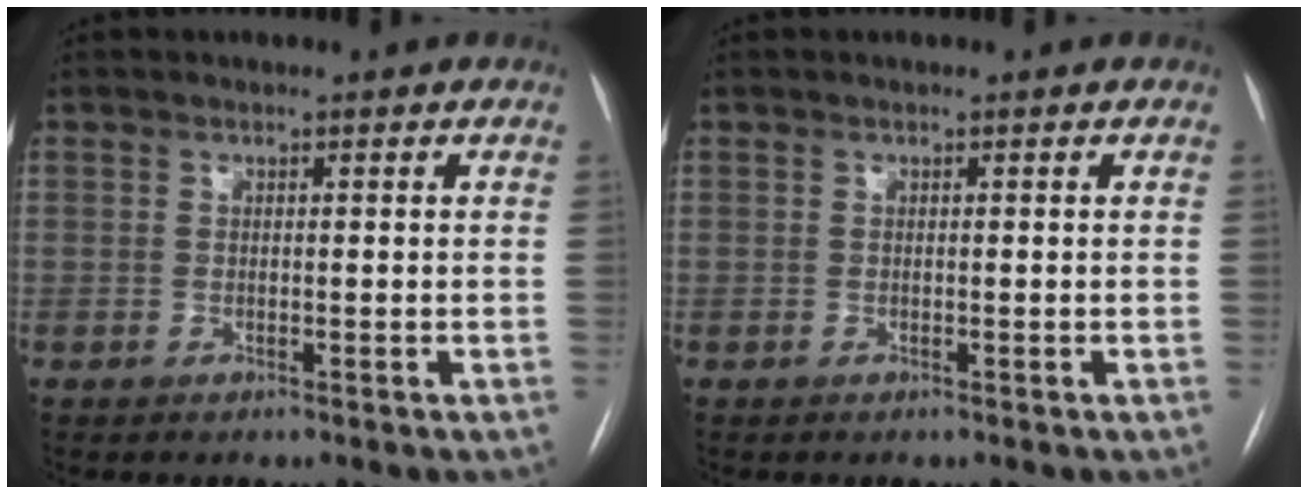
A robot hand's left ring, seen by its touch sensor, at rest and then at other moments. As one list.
[{"total": 0.0}]